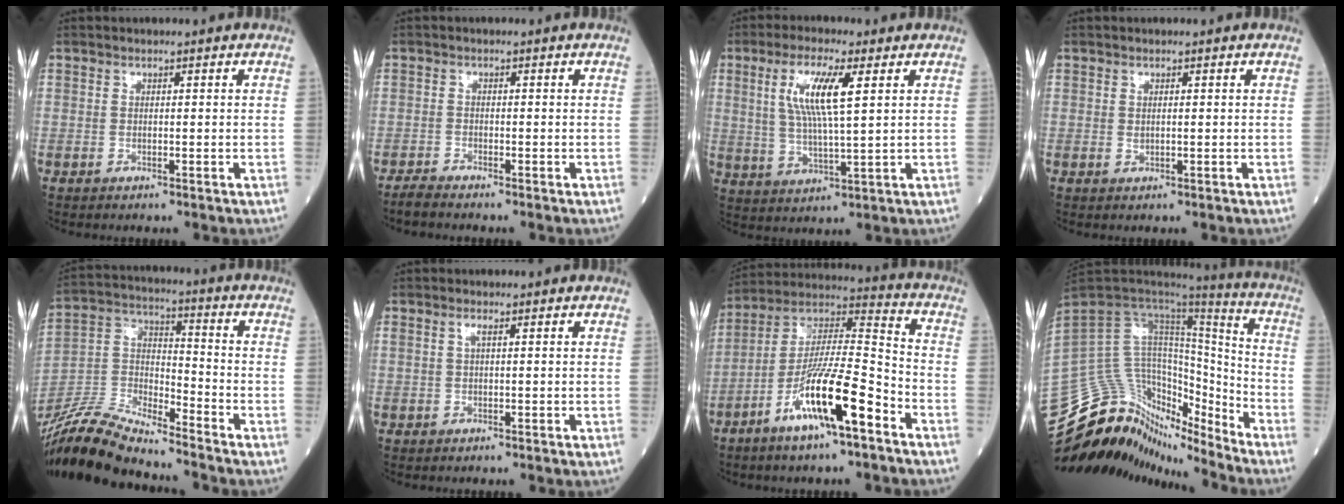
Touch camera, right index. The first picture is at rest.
{"total": 1.9, "force": [-1.9, 0.0, 0.5], "torque": [-0.018, -0.005, -0.038]}
{"total": 9.1, "force": [2.8, 1.1, 8.6], "torque": [-0.177, 0.005, 0.055]}
{"total": 0.7, "force": [-0.1, 0.3, 0.6], "torque": [-0.013, -0.001, 0.002]}
{"total": 15.3, "force": [-14.2, 1.2, 5.4], "torque": [-0.111, 0.009, -0.276]}
{"total": 1.1, "force": [0.1, 0.0, 1.1], "torque": [-0.023, 0.003, -0.001]}
{"total": 15.4, "force": [-7.8, 1.7, 13.1], "torque": [-0.248, -0.004, -0.141]}
{"total": 24.5, "force": [-21.6, 7.8, 8.6], "torque": [-0.199, 0.036, -0.357]}